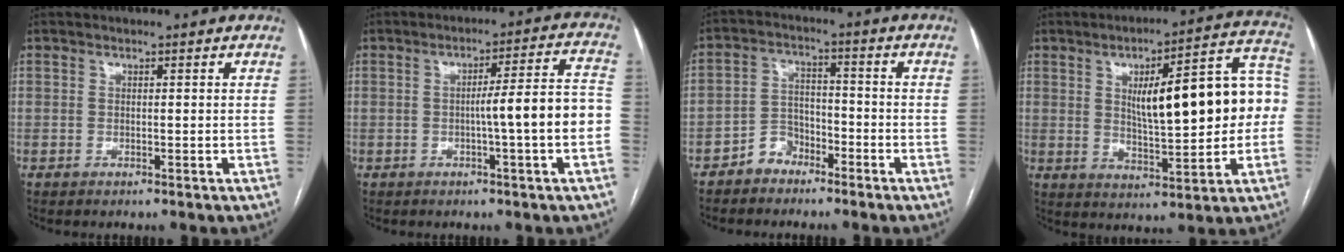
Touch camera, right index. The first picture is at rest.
{"total": 9.2, "force": [-1.8, -0.4, 9.0], "torque": [-0.121, 0.023, -0.028]}
{"total": 4.6, "force": [-3.4, 2.9, 1.1], "torque": [-0.014, 0.012, -0.066]}
{"total": 18.1, "force": [1.7, 4.4, 17.5], "torque": [-0.240, 0.039, 0.033]}